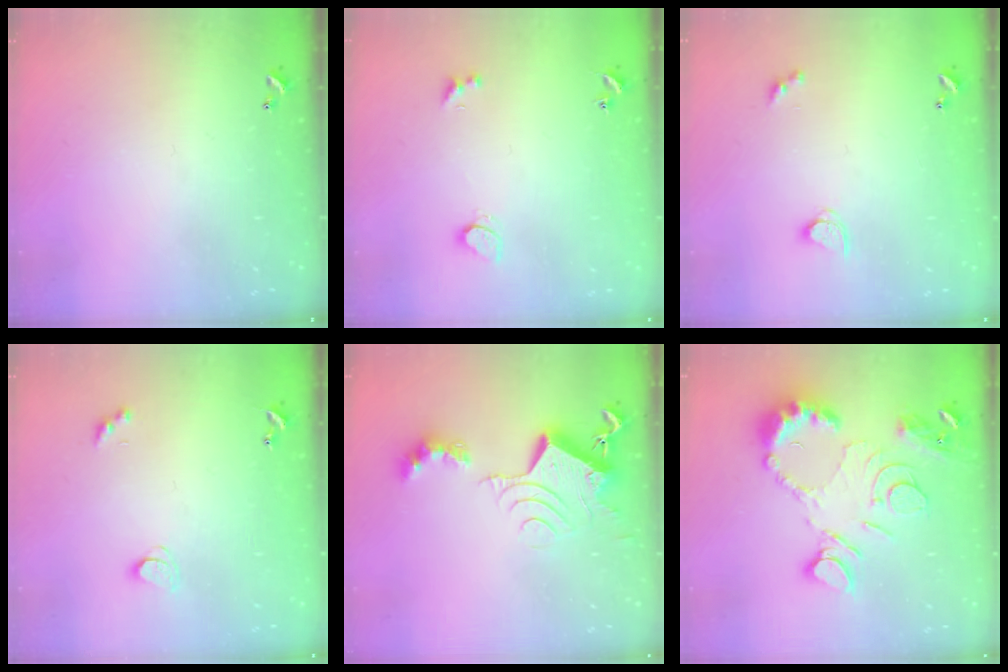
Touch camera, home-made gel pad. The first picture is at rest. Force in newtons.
{"total": 1.8, "press": 1.7, "slide": 0.5}
{"total": 2.9, "press": 2.9, "slide": 0.3}
{"total": 1.7, "press": 1.6, "slide": 0.4}
{"total": 11.7, "press": 11.7, "slide": 1.3}
{"total": 14.6, "press": 14.5, "slide": 1.7}